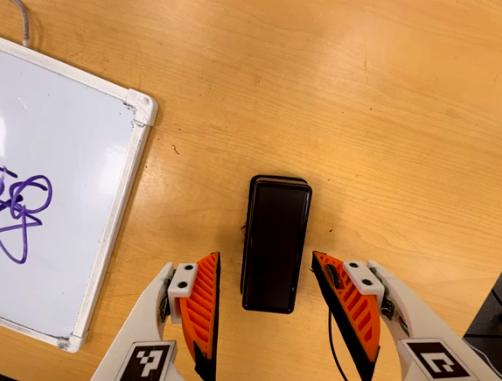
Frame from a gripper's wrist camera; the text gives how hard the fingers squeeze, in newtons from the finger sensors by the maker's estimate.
{"total": 0.0}